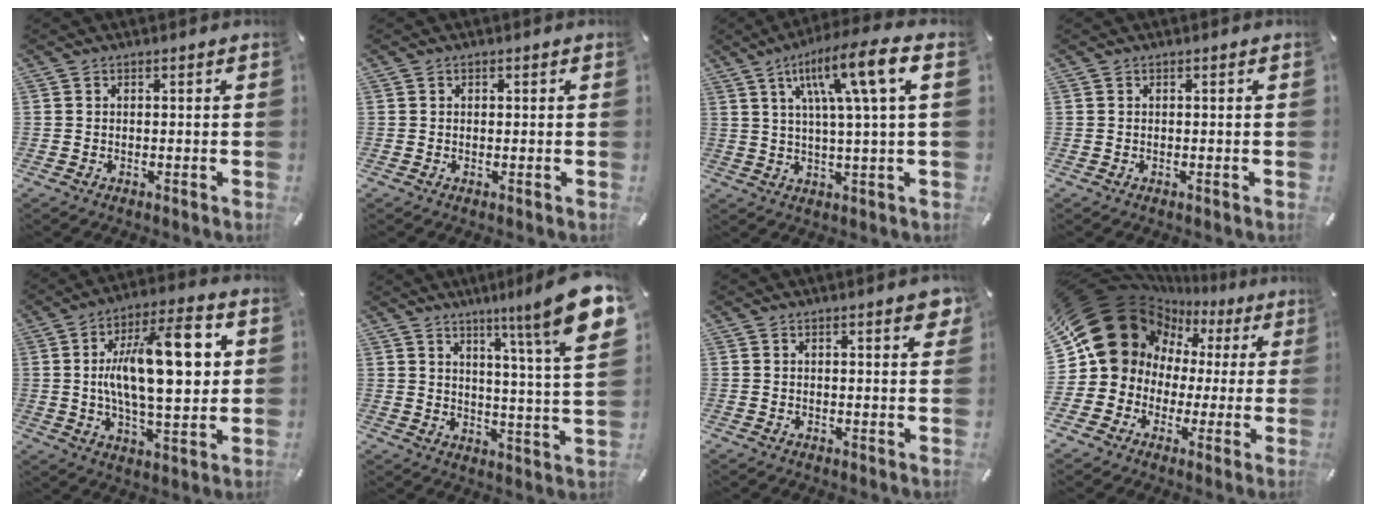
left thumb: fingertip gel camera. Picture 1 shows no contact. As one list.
[{"total": 0.6, "force": [0.1, 0.6, 0.1], "torque": [-0.002, 0.004, 0.000]}, {"total": 14.2, "force": [5.5, 1.5, 13.0], "torque": [-0.226, -0.013, 0.081]}, {"total": 0.0}, {"total": 21.2, "force": [4.1, 8.4, 19.0], "torque": [-0.331, -0.009, 0.053]}, {"total": 16.3, "force": [9.6, 1.4, 13.1], "torque": [-0.196, -0.071, 0.141]}, {"total": 3.4, "force": [2.0, 0.8, 2.6], "torque": [-0.039, -0.005, 0.031]}, {"total": 19.0, "force": [6.7, 15.9, 7.8], "torque": [-0.155, -0.059, 0.138]}]